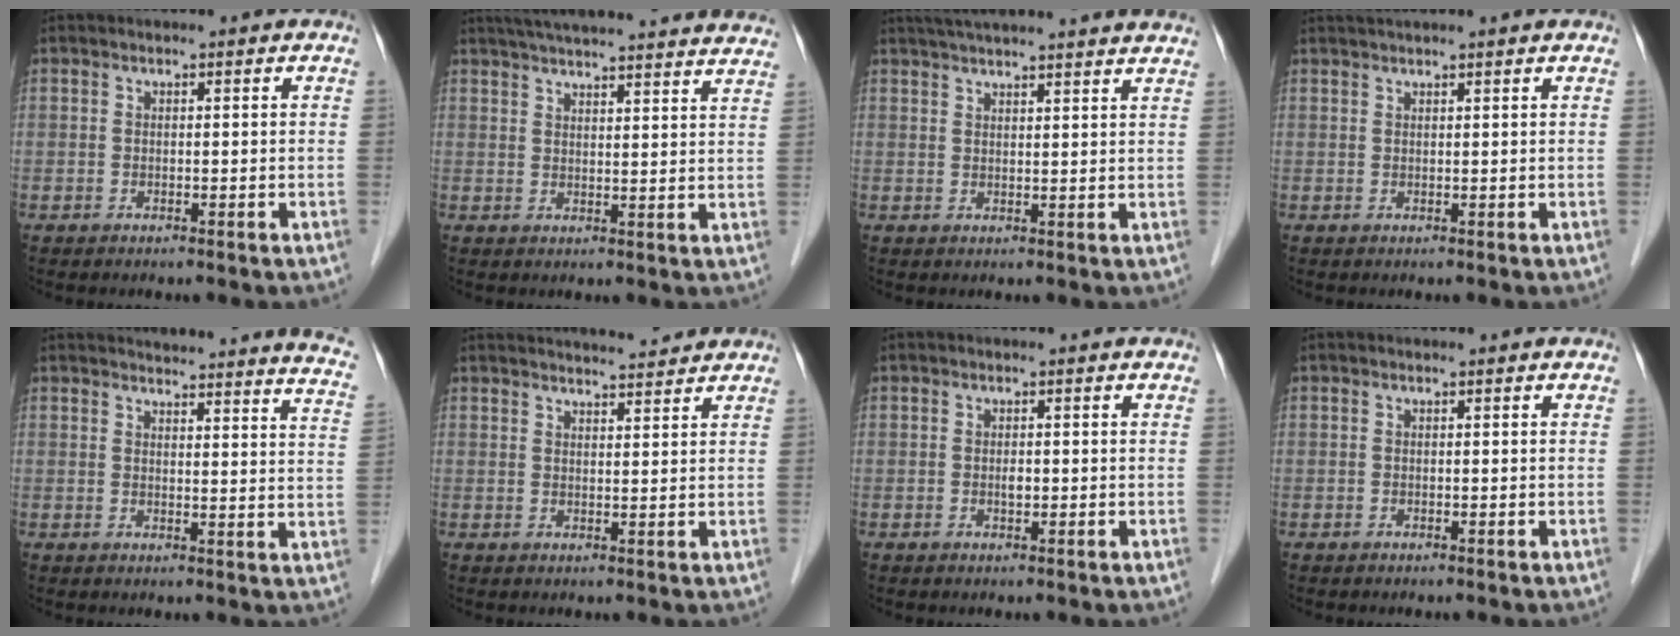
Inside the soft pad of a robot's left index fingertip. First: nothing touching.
{"total": 27.2, "force": [25.1, 1.9, 10.4], "torque": [-0.167, -0.013, 0.310]}
{"total": 19.3, "force": [17.4, 0.7, 8.3], "torque": [-0.133, 0.027, 0.225]}
{"total": 4.7, "force": [4.0, -0.7, 2.2], "torque": [-0.027, 0.033, 0.062]}
{"total": 17.5, "force": [16.7, 0.9, 5.2], "torque": [-0.053, -0.073, 0.170]}
{"total": 6.6, "force": [6.3, 0.5, 1.8], "torque": [-0.031, 0.017, 0.086]}
{"total": 0.9, "force": [-0.1, 0.4, 0.8], "torque": [-0.016, 0.000, -0.001]}
{"total": 0.0}